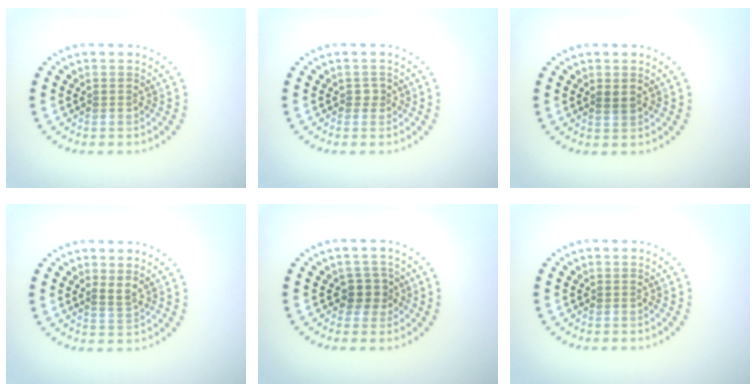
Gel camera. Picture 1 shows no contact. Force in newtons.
{"total": 0.8, "press": 0.5, "slide": 0.6}
{"total": 0.7, "press": 0.7, "slide": 0.3}
{"total": 1.0, "press": 0.8, "slide": 0.7}
{"total": 2.1, "press": 1.7, "slide": 1.2}
{"total": 0.0}